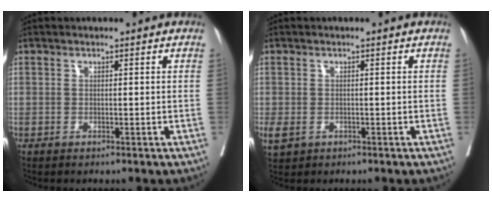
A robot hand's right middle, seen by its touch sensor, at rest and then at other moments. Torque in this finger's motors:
{"motor_torque": [0.95, -1.19, 0.23, 0.05]}